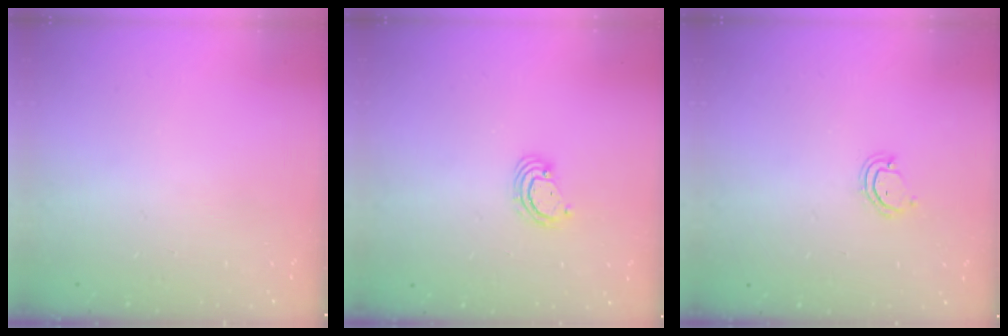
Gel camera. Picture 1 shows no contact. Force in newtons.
{"total": 2.9, "press": 2.9, "slide": 0.3}
{"total": 4.0, "press": 4.0, "slide": 0.3}